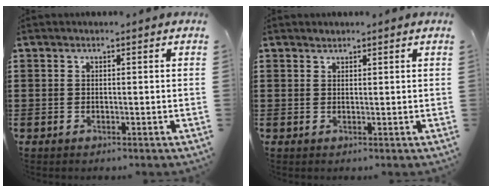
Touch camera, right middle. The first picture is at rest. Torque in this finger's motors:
{"motor_torque": [0.00, 0.00, 0.00, -0.01]}